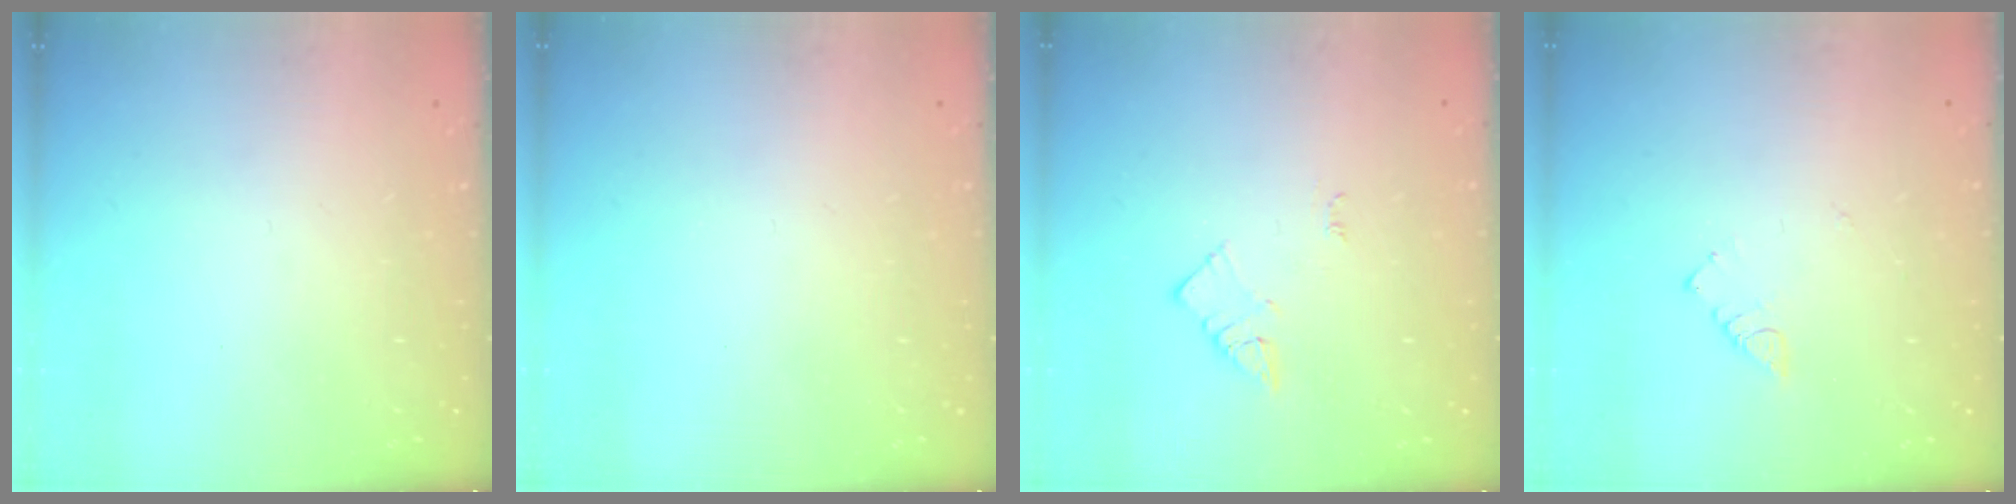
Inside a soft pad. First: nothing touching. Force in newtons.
{"total": 1.8, "press": 1.8, "slide": 0.4}
{"total": 2.7, "press": 2.6, "slide": 0.4}
{"total": 3.0, "press": 2.9, "slide": 0.4}